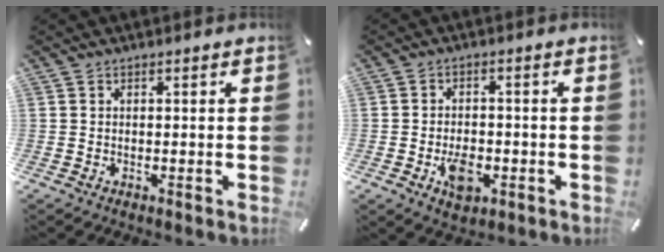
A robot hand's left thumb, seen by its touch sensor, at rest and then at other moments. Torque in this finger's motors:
{"motor_torque": [0.46, 1.67, 0.02, 0.10, 0.04]}